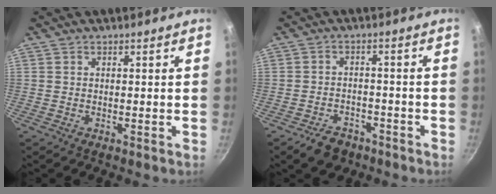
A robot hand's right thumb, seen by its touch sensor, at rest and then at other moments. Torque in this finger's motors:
{"motor_torque": [0.88, 0.38, 0.08, -0.12, -0.01]}